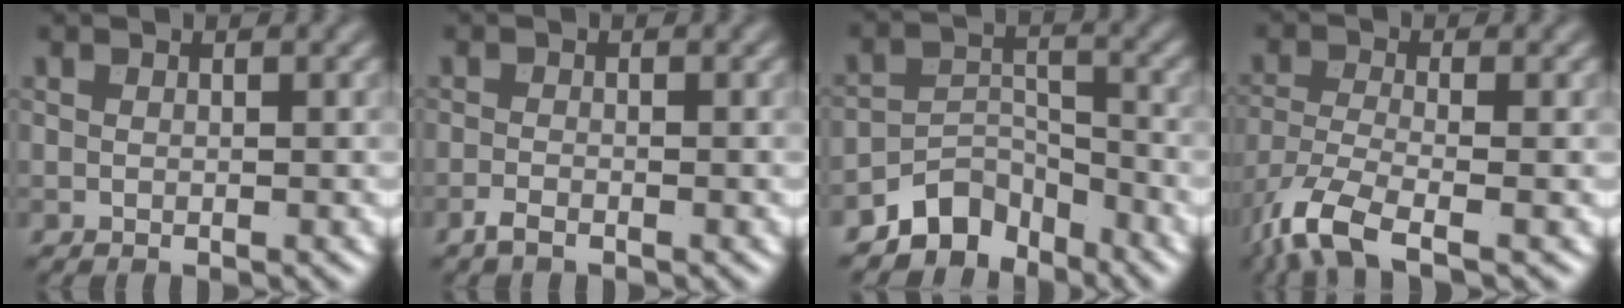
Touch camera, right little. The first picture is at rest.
{"total": 1.2, "force": [-0.9, 0.3, 0.7], "torque": [-0.016, 0.000, -0.020]}
{"total": 4.9, "force": [-4.0, 2.5, 1.3], "torque": [-0.006, 0.000, -0.077]}
{"total": 7.3, "force": [-4.8, 2.2, 5.0], "torque": [-0.112, -0.017, -0.105]}